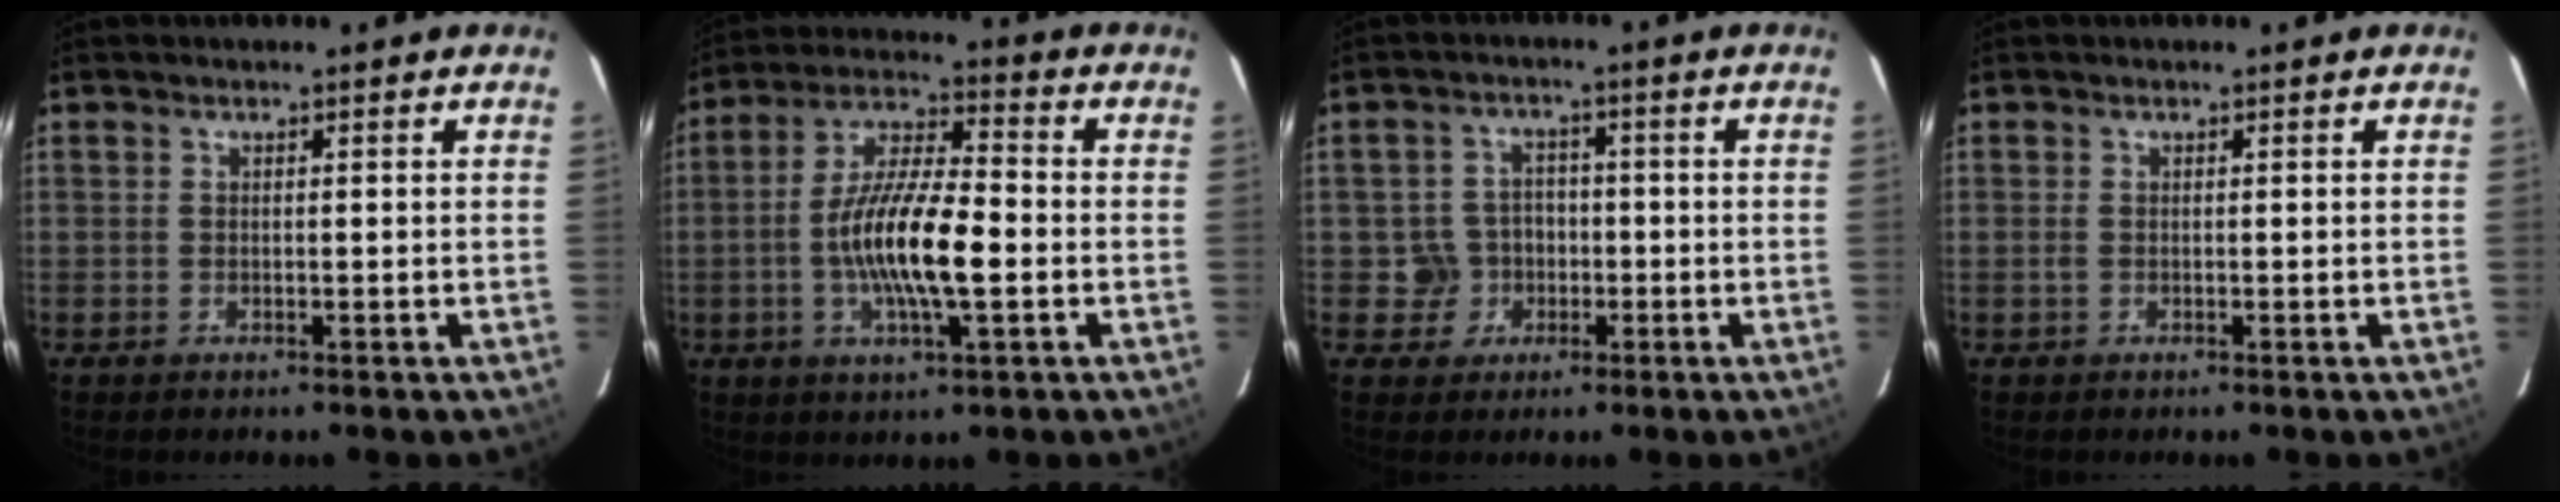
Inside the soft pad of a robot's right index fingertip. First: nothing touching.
{"total": 13.8, "force": [-2.8, 3.5, 13.0], "torque": [-0.252, -0.001, -0.056]}
{"total": 5.4, "force": [-1.6, 5.1, 0.7], "torque": [-0.017, 0.017, -0.018]}
{"total": 0.6, "force": [-0.1, 0.3, 0.5], "torque": [-0.011, 0.000, -0.002]}